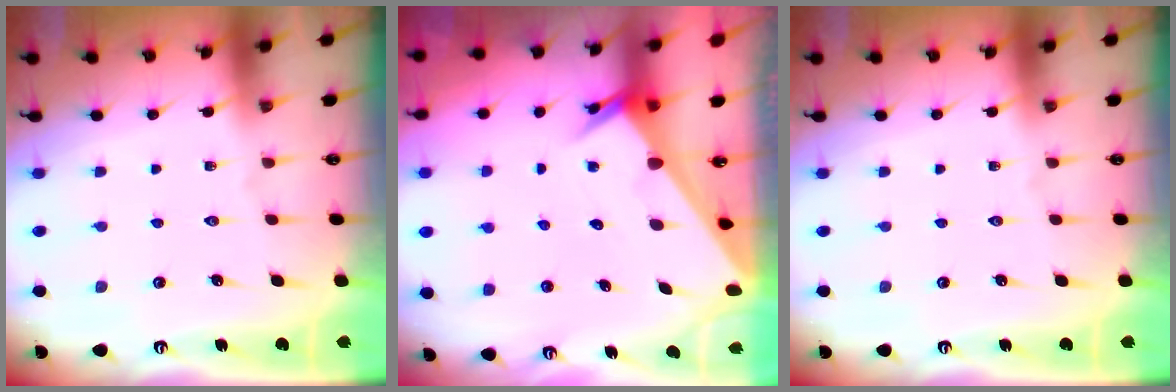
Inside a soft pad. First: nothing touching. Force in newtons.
{"total": 2.4, "press": 2.4, "slide": 0.1}
{"total": 0.0}